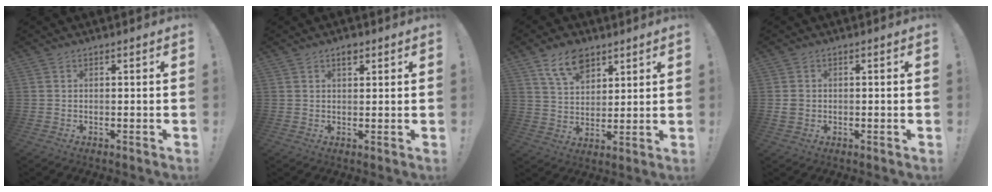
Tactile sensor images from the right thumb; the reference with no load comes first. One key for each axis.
{"total": 2.4, "fx": 1.4, "fy": 1.4, "fz": 1.4, "tx": -0.014, "ty": -0.006, "tz": 0.021}
{"total": 10.9, "fx": 6.8, "fy": 6.5, "fz": 5.5, "tx": -0.098, "ty": -0.024, "tz": 0.130}
{"total": 2.3, "fx": -0.2, "fy": 2.0, "fz": 1.2, "tx": -0.017, "ty": 0.006, "tz": -0.003}